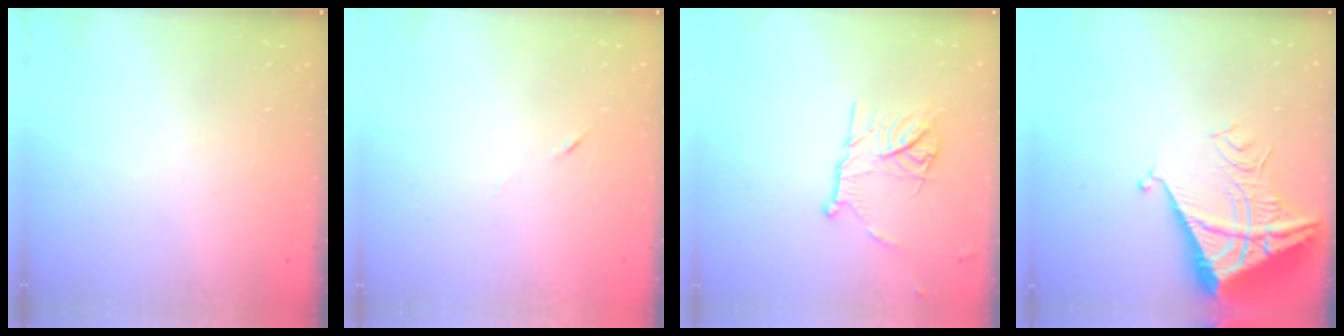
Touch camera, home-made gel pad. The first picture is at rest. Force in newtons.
{"total": 3.8, "press": 3.7, "slide": 1.1}
{"total": 12.8, "press": 12.8, "slide": 1.1}
{"total": 7.8, "press": 7.8, "slide": 0.7}